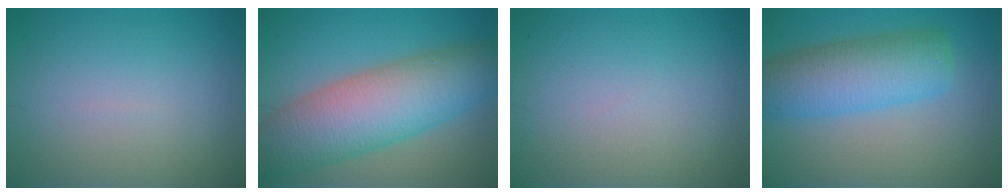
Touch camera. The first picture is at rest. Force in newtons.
{"total": 10.5, "press": 10.4, "slide": 0.5}
{"total": 0.0}
{"total": 7.2, "press": 7.2, "slide": 0.4}